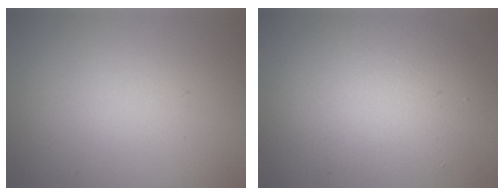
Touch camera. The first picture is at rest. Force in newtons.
{"total": 6.1, "press": 6.1, "slide": 0.3}